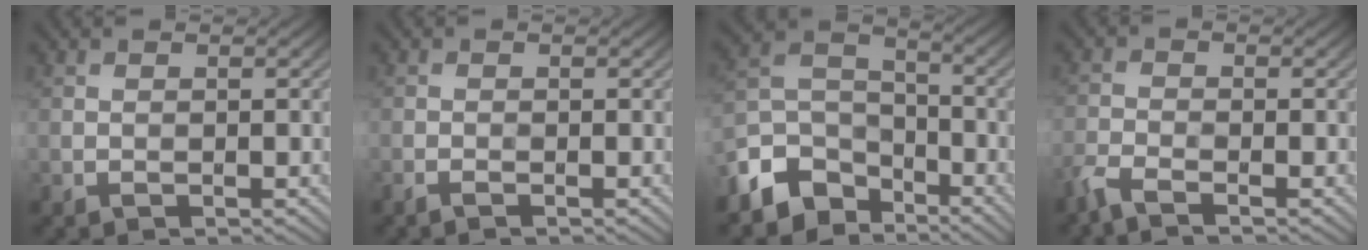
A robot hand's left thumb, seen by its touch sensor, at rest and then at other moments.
{"total": 1.0, "force": [-0.9, 0.1, 0.5], "torque": [-0.010, -0.004, -0.018]}
{"total": 9.3, "force": [-6.3, 5.8, 3.6], "torque": [-0.089, -0.008, -0.127]}
{"total": 3.3, "force": [-2.8, 0.7, 1.6], "torque": [-0.045, -0.013, -0.059]}